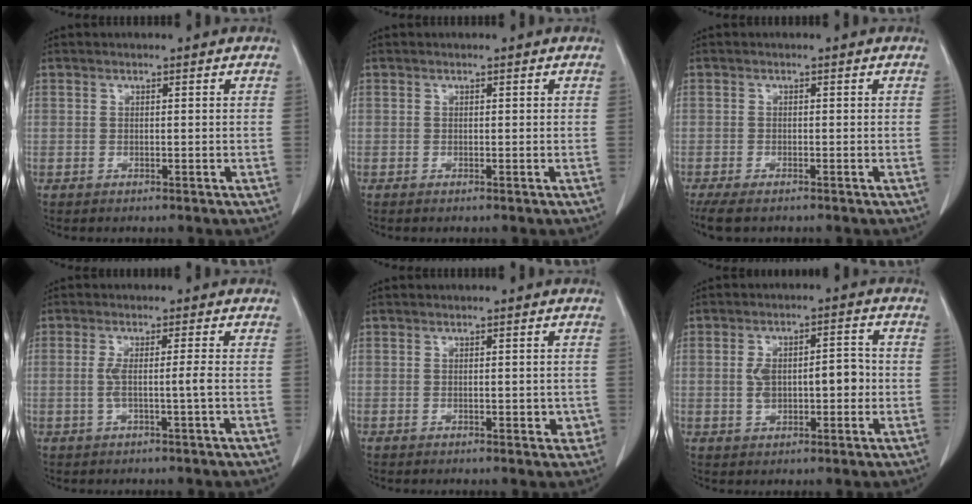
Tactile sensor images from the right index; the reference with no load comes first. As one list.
[{"total": 0.0}, {"total": 4.9, "force": [-3.8, 1.7, 2.7], "torque": [-0.051, -0.014, -0.062]}, {"total": 3.1, "force": [-0.6, -0.6, 3.0], "torque": [-0.059, 0.000, -0.008]}, {"total": 2.3, "force": [-0.4, 1.2, 1.9], "torque": [-0.017, 0.001, -0.003]}, {"total": 7.3, "force": [-0.4, 3.5, 6.4], "torque": [-0.115, 0.023, -0.001]}]